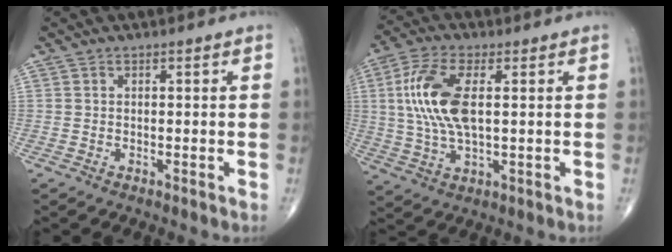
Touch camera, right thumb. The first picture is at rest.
{"total": 12.6, "force": [1.9, 5.5, 11.2], "torque": [-0.248, 0.003, 0.039]}